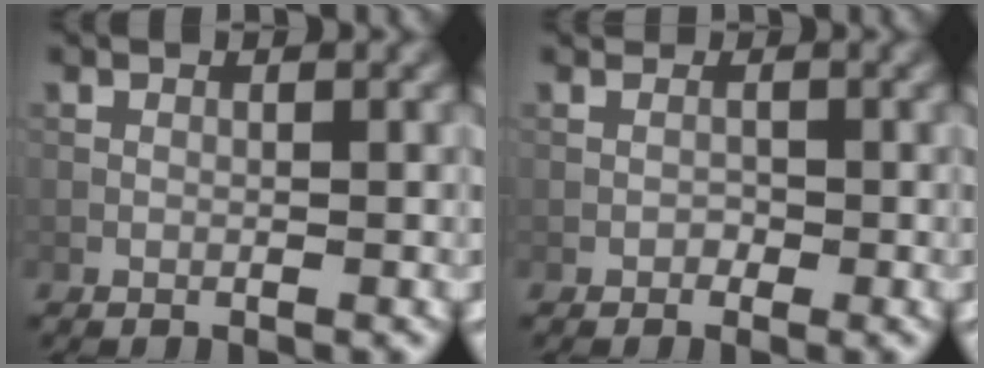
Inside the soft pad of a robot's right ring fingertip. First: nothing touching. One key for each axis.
{"total": 0.9, "fx": -0.2, "fy": 0.9, "fz": 0.1, "tx": 0.007, "ty": 0.000, "tz": -0.008}